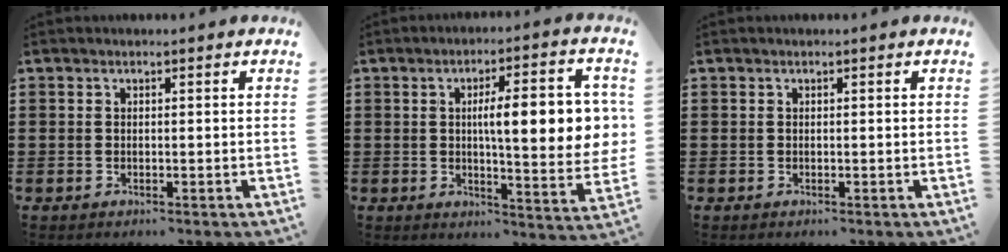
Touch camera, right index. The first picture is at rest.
{"total": 11.4, "force": [1.7, 2.5, 11.0], "torque": [-0.168, -0.003, 0.020]}
{"total": 0.0}